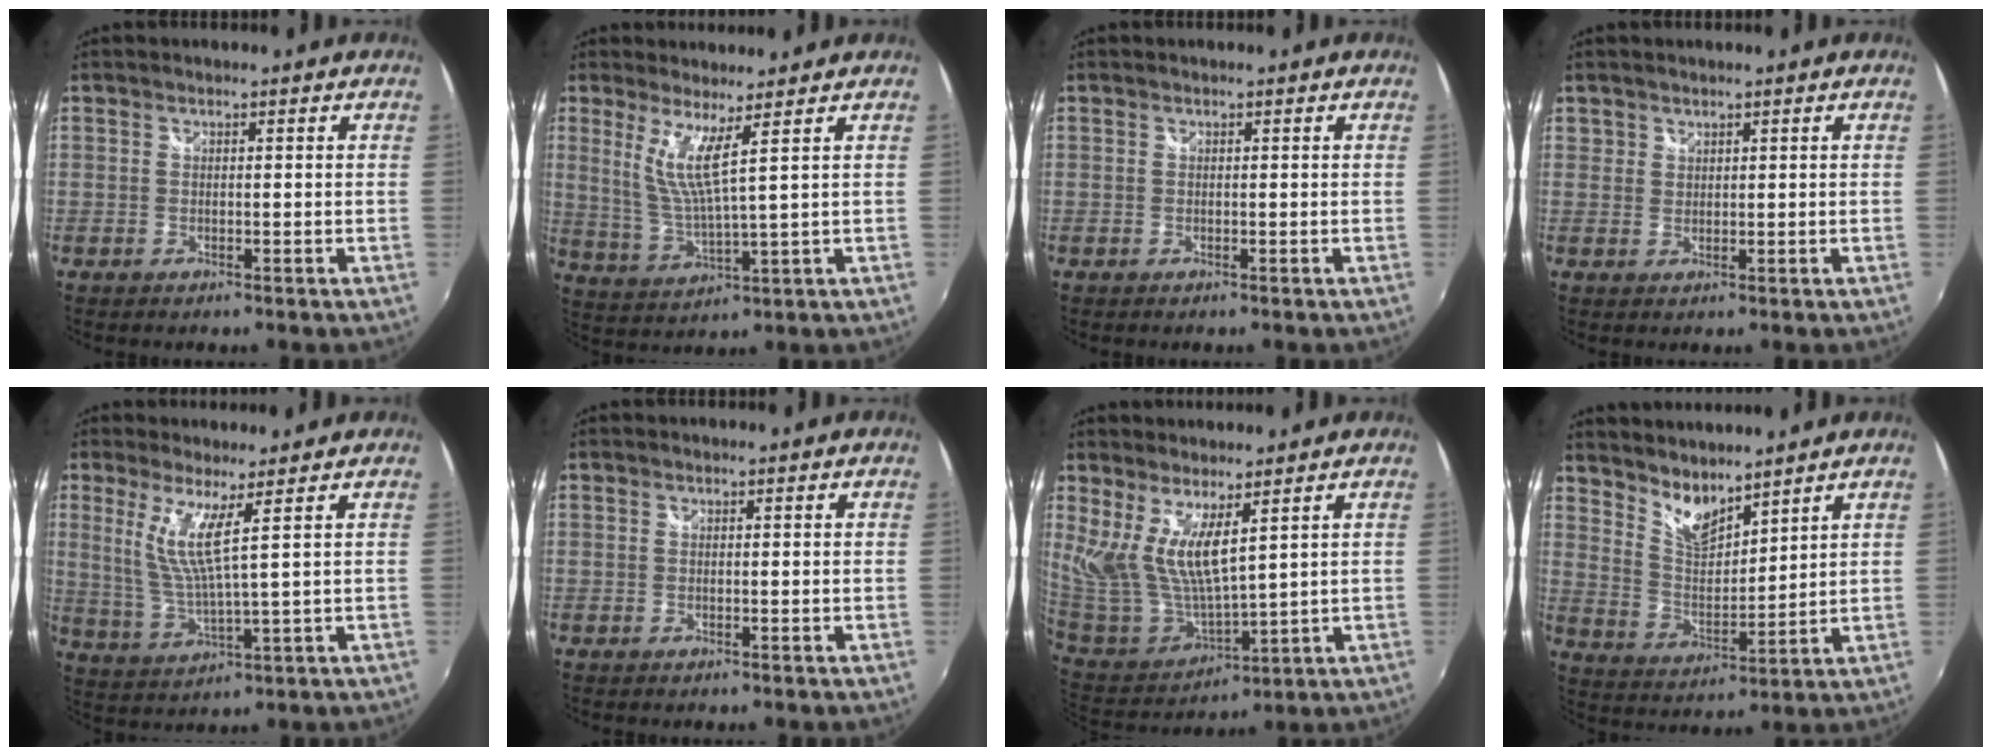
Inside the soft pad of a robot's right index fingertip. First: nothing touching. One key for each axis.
{"total": 6.4, "fx": 3.3, "fy": -0.3, "fz": 5.5, "tx": -0.111, "ty": -0.018, "tz": 0.070}
{"total": 0.0}
{"total": 1.2, "fx": 0.9, "fy": 0.9, "fz": 0.0, "tx": 0.003, "ty": 0.003, "tz": 0.015}
{"total": 6.8, "fx": 3.0, "fy": -0.2, "fz": 6.1, "tx": -0.128, "ty": -0.019, "tz": 0.066}
{"total": 0.0}
{"total": 11.2, "fx": 6.0, "fy": 3.4, "fz": 8.8, "tx": -0.170, "ty": -0.016, "tz": 0.136}
{"total": 8.3, "fx": 7.1, "fy": 2.1, "fz": 3.6, "tx": -0.060, "ty": -0.008, "tz": 0.137}